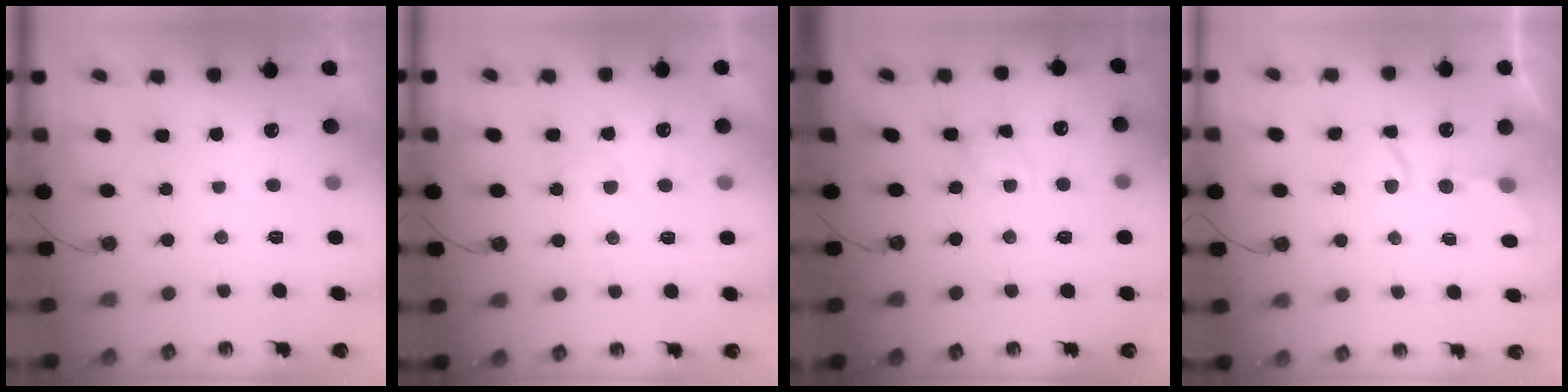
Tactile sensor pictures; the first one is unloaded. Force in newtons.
{"total": 3.2, "press": 3.2, "slide": 0.6}
{"total": 2.3, "press": 2.3, "slide": 0.1}
{"total": 4.1, "press": 4.1, "slide": 0.4}